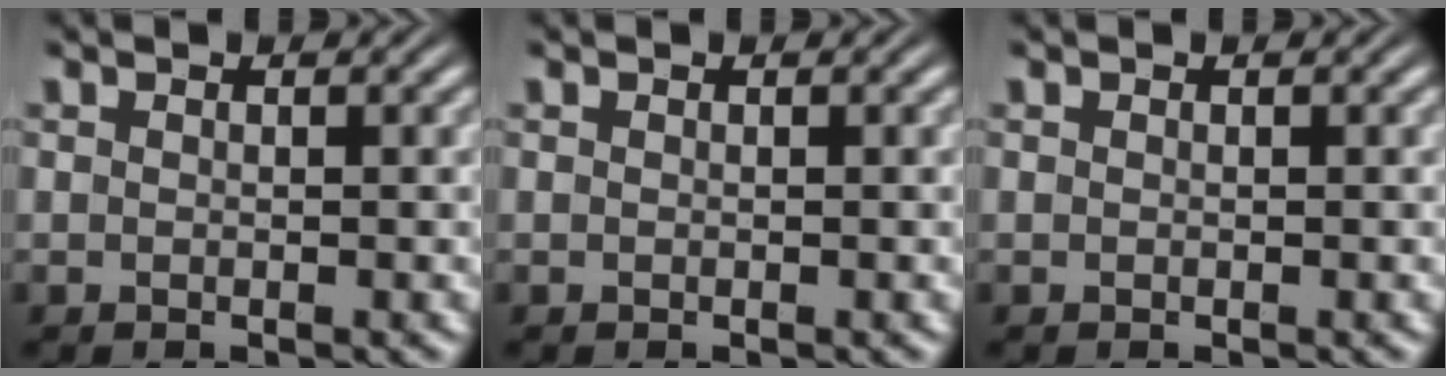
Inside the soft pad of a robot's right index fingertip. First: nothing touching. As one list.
[{"total": 0.0}, {"total": 0.0}]